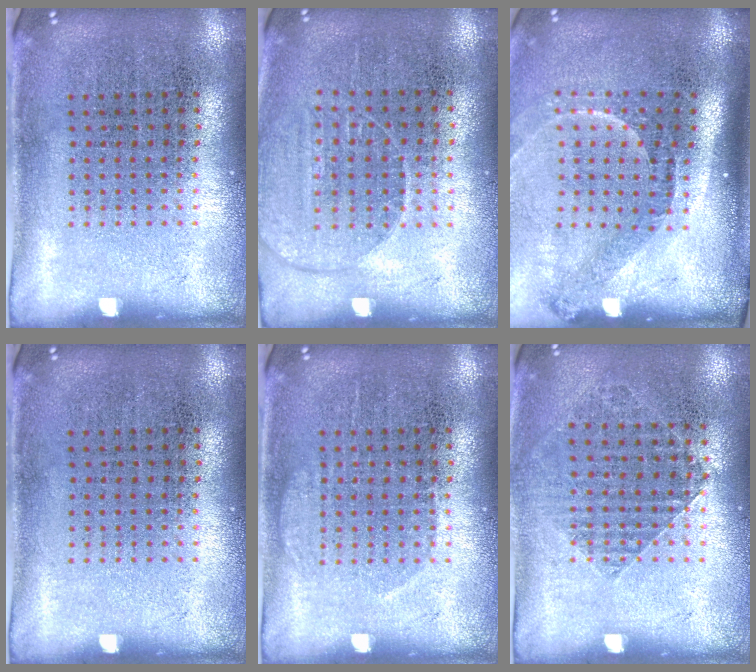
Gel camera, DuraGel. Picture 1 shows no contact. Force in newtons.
{"total": 1.4, "press": 1.3, "slide": 0.6}
{"total": 2.2, "press": 1.5, "slide": 1.6}
{"total": 0.0}
{"total": 1.1, "press": 1.1, "slide": 0.3}
{"total": 0.9, "press": 0.9, "slide": 0.1}